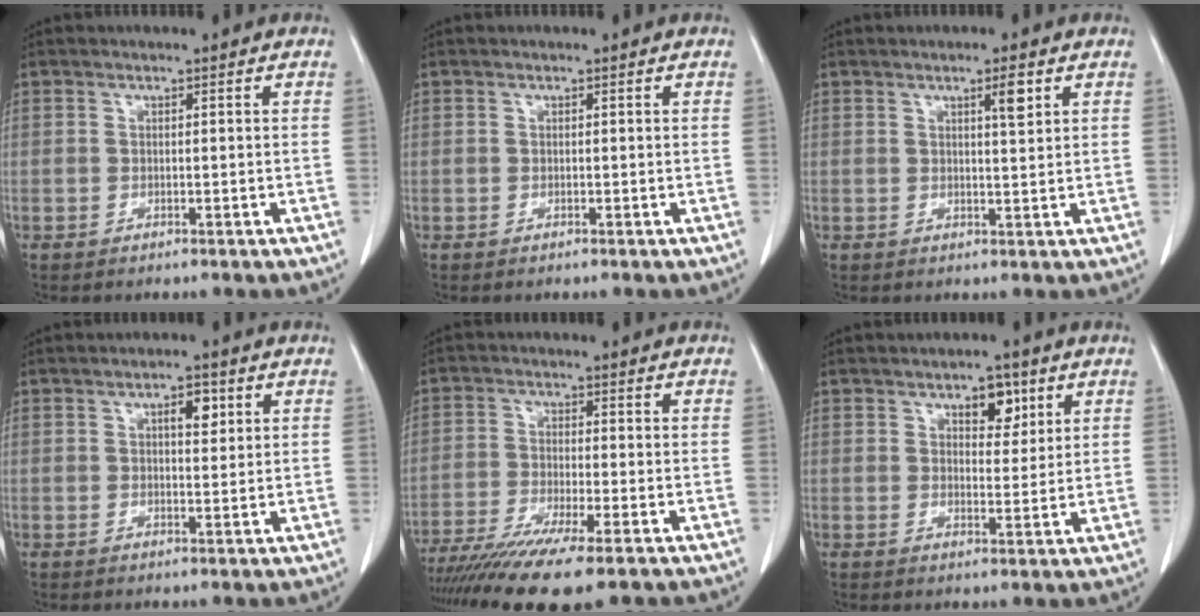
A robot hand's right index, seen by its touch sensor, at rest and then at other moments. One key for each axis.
{"total": 0.0}
{"total": 2.7, "fx": 1.4, "fy": 0.1, "fz": 2.3, "tx": -0.039, "ty": -0.003, "tz": 0.022}
{"total": 3.2, "fx": 1.3, "fy": 1.2, "fz": 2.7, "tx": -0.041, "ty": 0.001, "tz": 0.019}
{"total": 12.3, "fx": -9.1, "fy": 0.5, "fz": 8.2, "tx": -0.141, "ty": -0.027, "tz": -0.149}
{"total": 4.7, "fx": 2.6, "fy": 2.4, "fz": 3.1, "tx": -0.042, "ty": 0.004, "tz": 0.038}